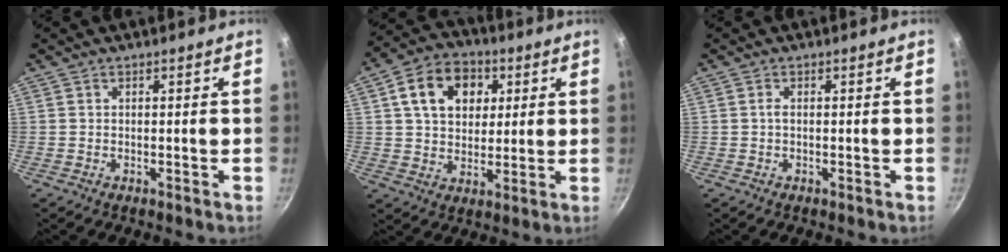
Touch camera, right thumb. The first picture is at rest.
{"total": 13.1, "force": [4.1, 9.7, 7.7], "torque": [-0.102, 0.005, 0.059]}
{"total": 0.7, "force": [-0.1, 0.3, 0.7], "torque": [-0.015, 0.002, -0.002]}